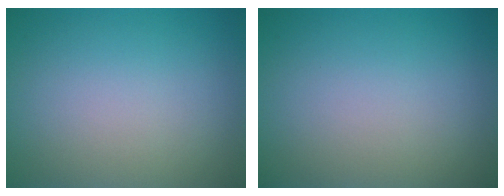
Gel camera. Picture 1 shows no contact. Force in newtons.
{"total": 0.0}